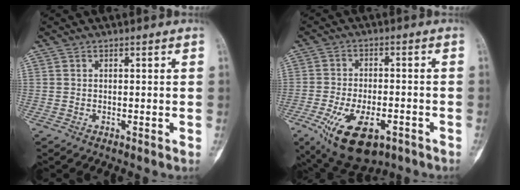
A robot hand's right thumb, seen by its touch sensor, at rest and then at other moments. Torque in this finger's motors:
{"motor_torque": [0.34, 0.57, 0.48, 0.34, 0.16]}